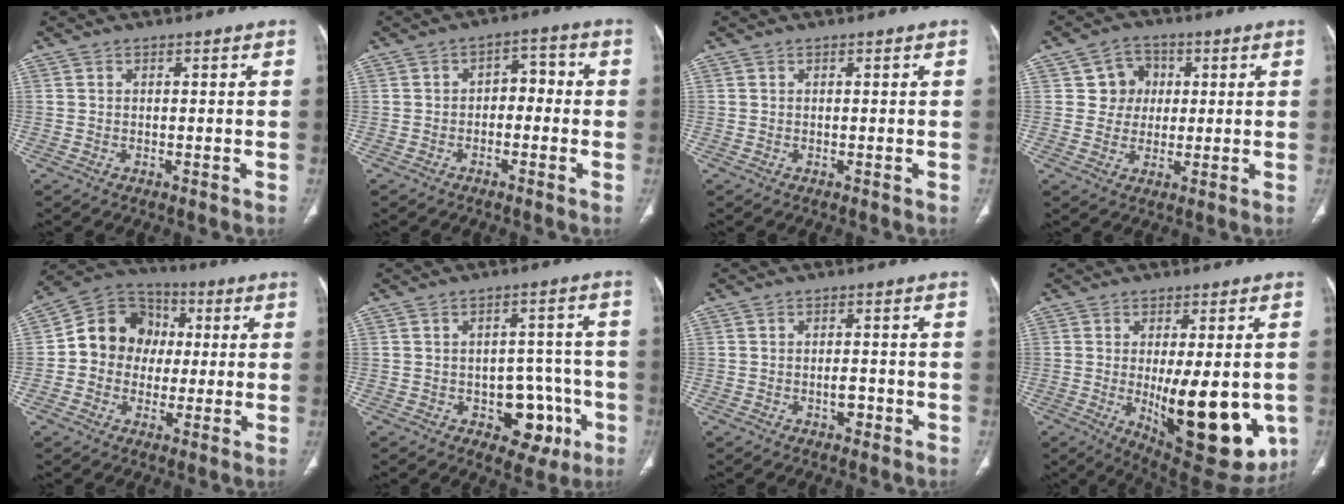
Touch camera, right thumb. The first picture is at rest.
{"total": 4.6, "force": [-1.0, 3.1, 3.3], "torque": [-0.026, 0.027, -0.025]}
{"total": 0.0}
{"total": 6.3, "force": [1.4, 5.9, 1.7], "torque": [0.011, 0.005, 0.018]}
{"total": 12.8, "force": [0.5, 11.4, 5.8], "torque": [-0.057, 0.028, -0.004]}
{"total": 10.0, "force": [-3.6, 6.6, 6.6], "torque": [-0.041, 0.030, -0.039]}
{"total": 2.5, "force": [-1.0, 1.5, 1.7], "torque": [-0.018, 0.007, -0.012]}
{"total": 20.0, "force": [-3.4, 7.8, 18.1], "torque": [-0.216, -0.031, -0.020]}